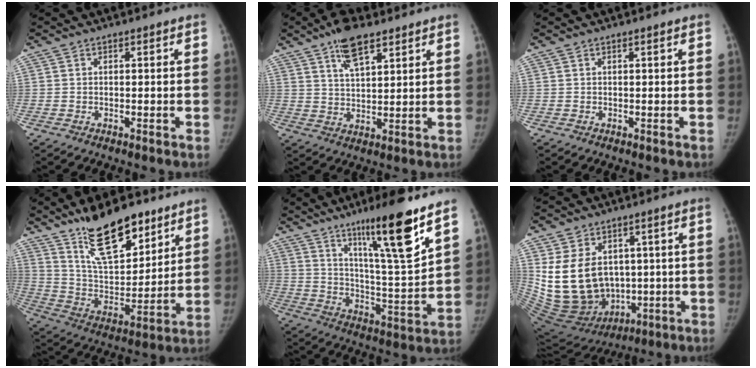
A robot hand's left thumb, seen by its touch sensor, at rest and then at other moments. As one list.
[{"total": 8.6, "force": [5.5, 3.3, 5.7], "torque": [-0.081, -0.024, 0.096]}, {"total": 0.0}, {"total": 18.4, "force": [12.8, 7.2, 11.2], "torque": [-0.137, -0.080, 0.229]}, {"total": 18.8, "force": [11.6, 1.5, 14.7], "torque": [-0.214, -0.072, 0.192]}, {"total": 18.9, "force": [1.6, 14.3, 12.2], "torque": [-0.209, -0.010, 0.073]}]